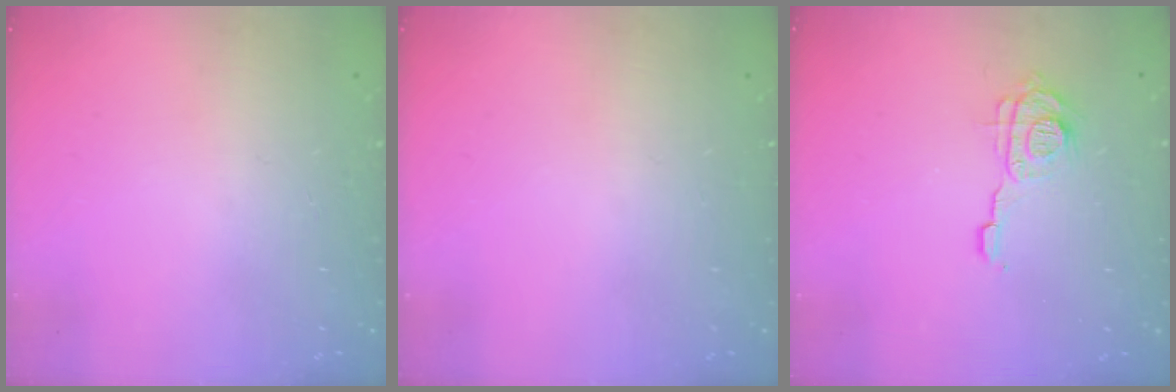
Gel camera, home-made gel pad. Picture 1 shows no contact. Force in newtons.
{"total": 0.0}
{"total": 9.0, "press": 9.0, "slide": 0.6}